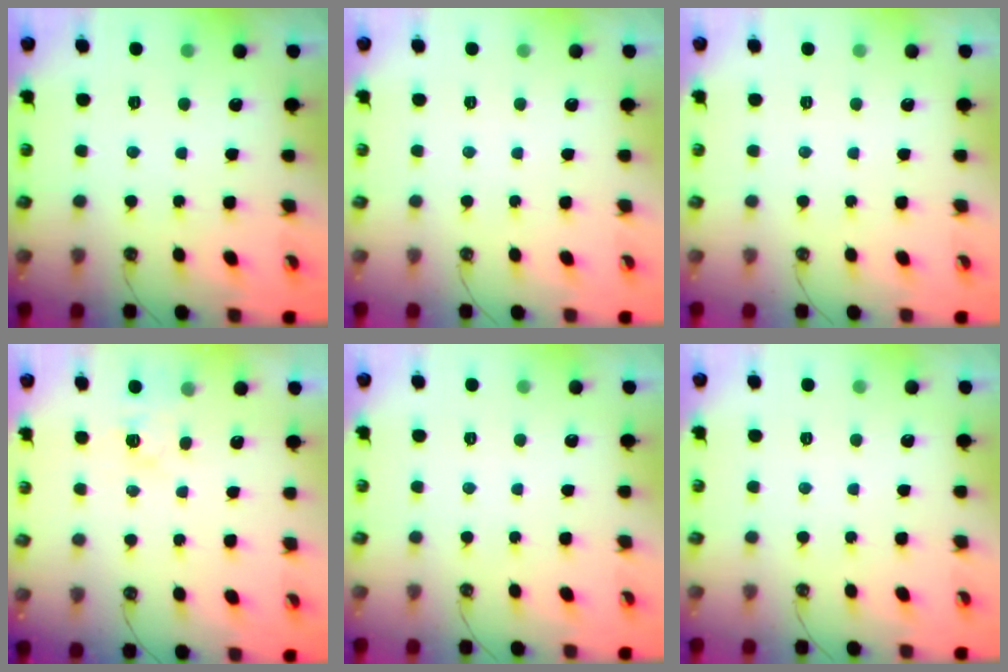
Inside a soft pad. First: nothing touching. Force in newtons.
{"total": 0.0}
{"total": 0.0}
{"total": 3.7, "press": 3.7, "slide": 0.5}
{"total": 0.0}
{"total": 0.0}